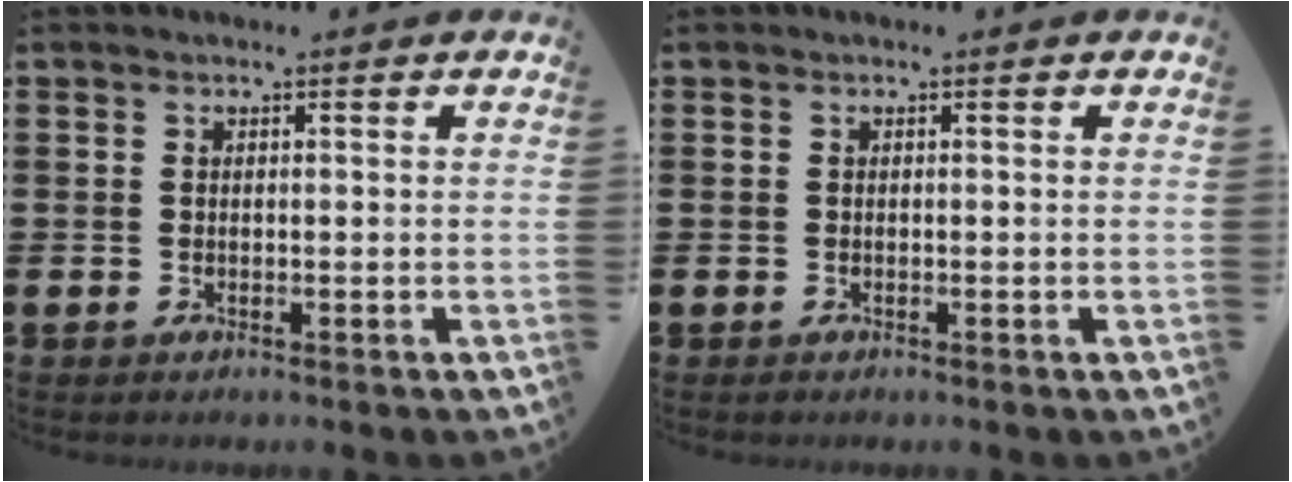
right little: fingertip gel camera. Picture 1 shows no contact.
{"total": 0.0}